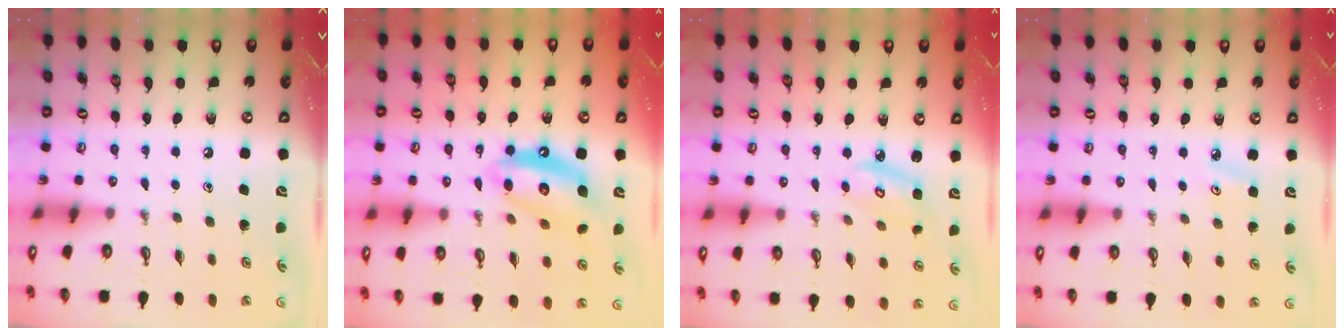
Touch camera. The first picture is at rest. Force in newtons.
{"total": 13.6, "press": 13.5, "slide": 1.5}
{"total": 4.5, "press": 4.5, "slide": 0.3}
{"total": 3.4, "press": 3.3, "slide": 0.4}